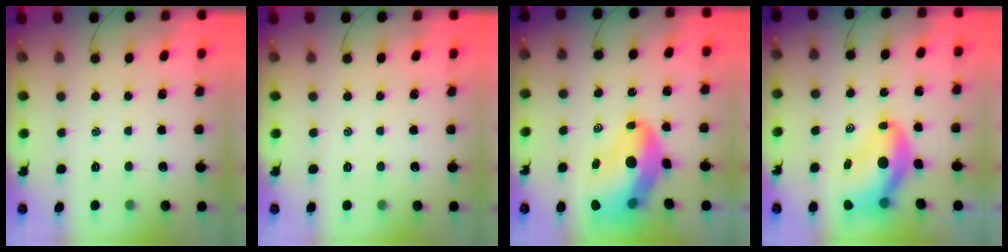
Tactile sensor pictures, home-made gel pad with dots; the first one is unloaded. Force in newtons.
{"total": 0.0}
{"total": 14.4, "press": 13.8, "slide": 4.0}
{"total": 10.9, "press": 10.4, "slide": 3.1}